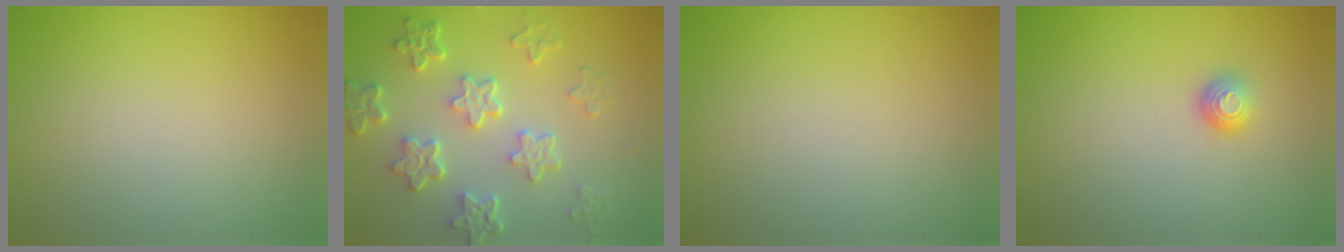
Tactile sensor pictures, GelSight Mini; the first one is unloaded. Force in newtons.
{"total": 5.6, "press": 4.3, "slide": 3.6}
{"total": 0.0}
{"total": 1.3, "press": 1.0, "slide": 0.9}